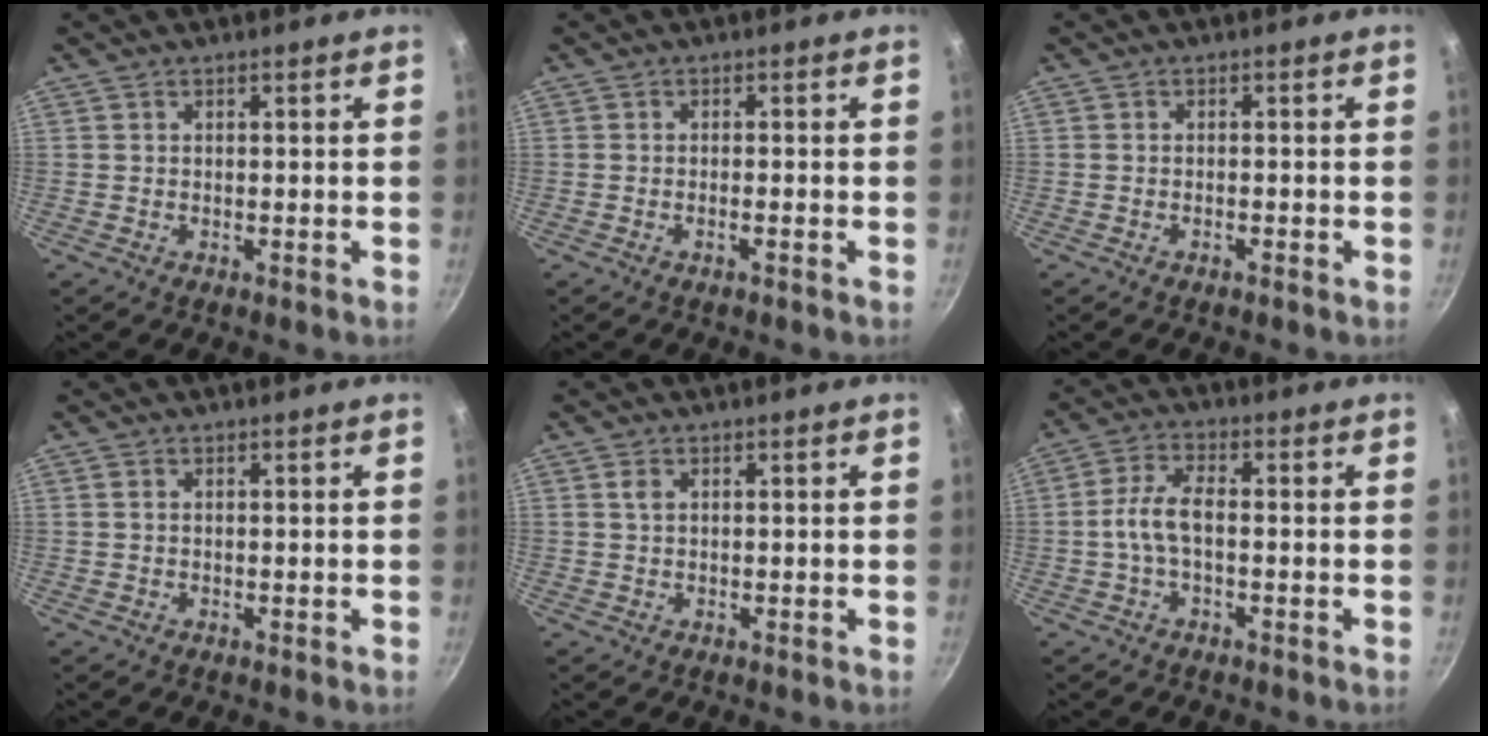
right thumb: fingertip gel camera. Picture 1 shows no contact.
{"total": 1.1, "force": [-0.6, 0.1, 0.9], "torque": [-0.025, 0.006, -0.015]}
{"total": 0.9, "force": [-0.7, 0.2, 0.6], "torque": [-0.016, 0.005, -0.013]}
{"total": 0.7, "force": [0.2, 0.5, 0.5], "torque": [-0.008, 0.001, 0.003]}
{"total": 1.4, "force": [0.6, 0.9, 1.0], "torque": [-0.017, -0.001, 0.010]}
{"total": 6.1, "force": [-0.9, 2.7, 5.3], "torque": [-0.116, 0.023, -0.026]}